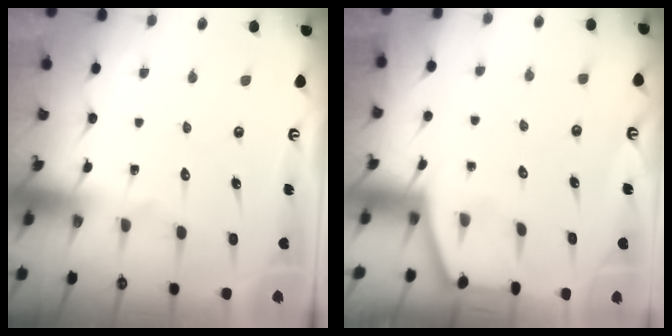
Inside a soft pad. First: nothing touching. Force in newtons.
{"total": 1.3, "press": 1.2, "slide": 0.2}